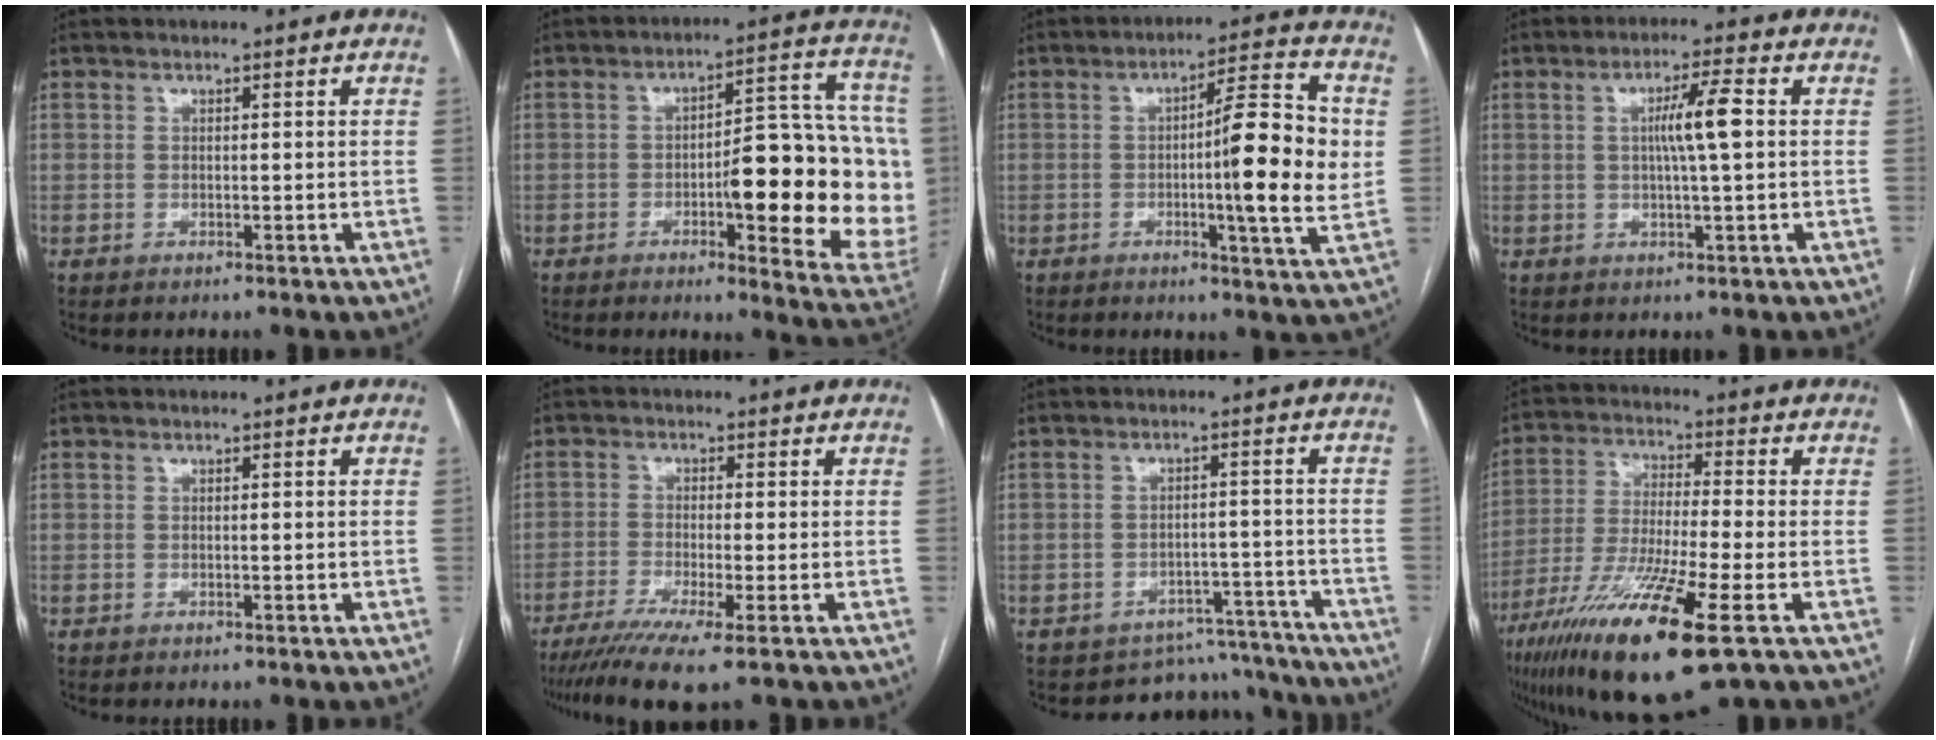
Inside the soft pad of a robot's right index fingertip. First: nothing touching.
{"total": 21.2, "force": [-2.9, 5.0, 20.4], "torque": [-0.184, 0.030, -0.023]}
{"total": 13.8, "force": [0.1, 0.7, 13.7], "torque": [-0.192, 0.004, -0.005]}
{"total": 5.7, "force": [0.6, -0.1, 5.7], "torque": [-0.100, 0.004, 0.011]}
{"total": 0.0}
{"total": 8.1, "force": [-5.6, -0.2, 5.9], "torque": [-0.096, -0.018, -0.091]}
{"total": 9.5, "force": [-8.7, 3.5, -1.4], "torque": [0.042, 0.049, -0.104]}
{"total": 17.1, "force": [-8.9, 0.7, 14.6], "torque": [-0.295, -0.046, -0.161]}